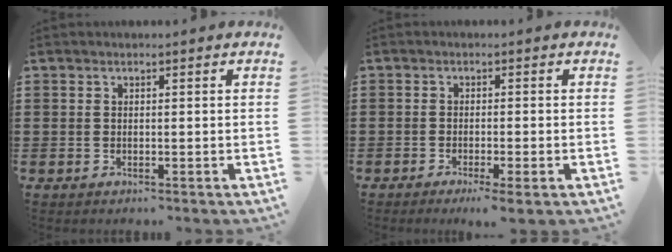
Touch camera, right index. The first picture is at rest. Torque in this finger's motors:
{"motor_torque": [0.67, -0.70, -0.01, 0.04]}